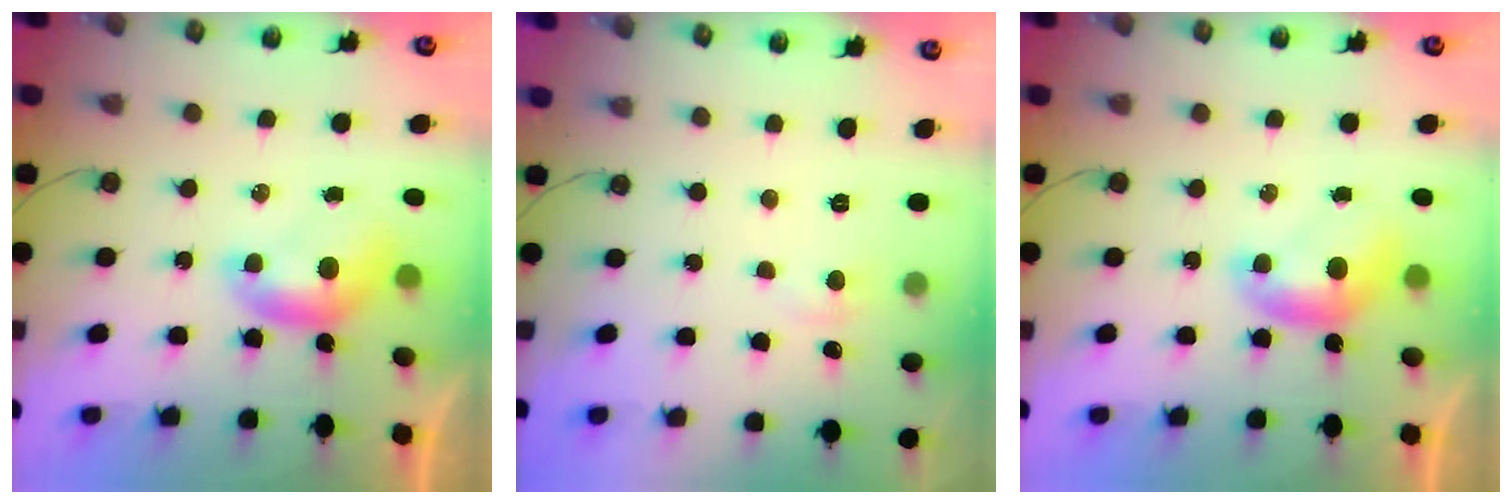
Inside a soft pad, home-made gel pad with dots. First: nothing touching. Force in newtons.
{"total": 2.1, "press": 2.0, "slide": 0.4}
{"total": 0.0}